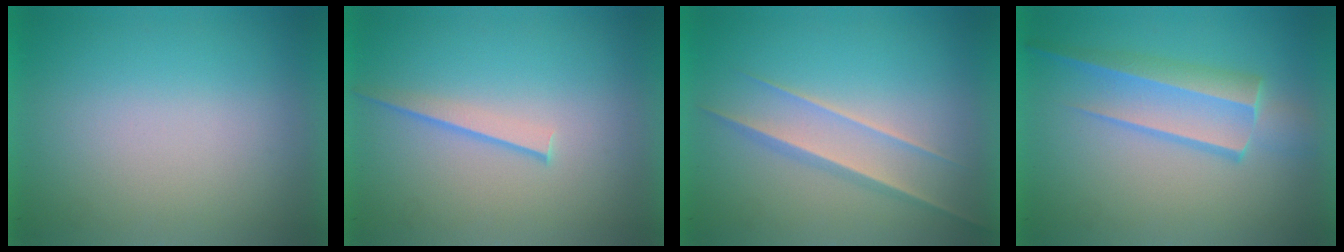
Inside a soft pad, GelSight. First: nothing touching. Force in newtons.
{"total": 1.1}
{"total": 1.5}
{"total": 3.1}